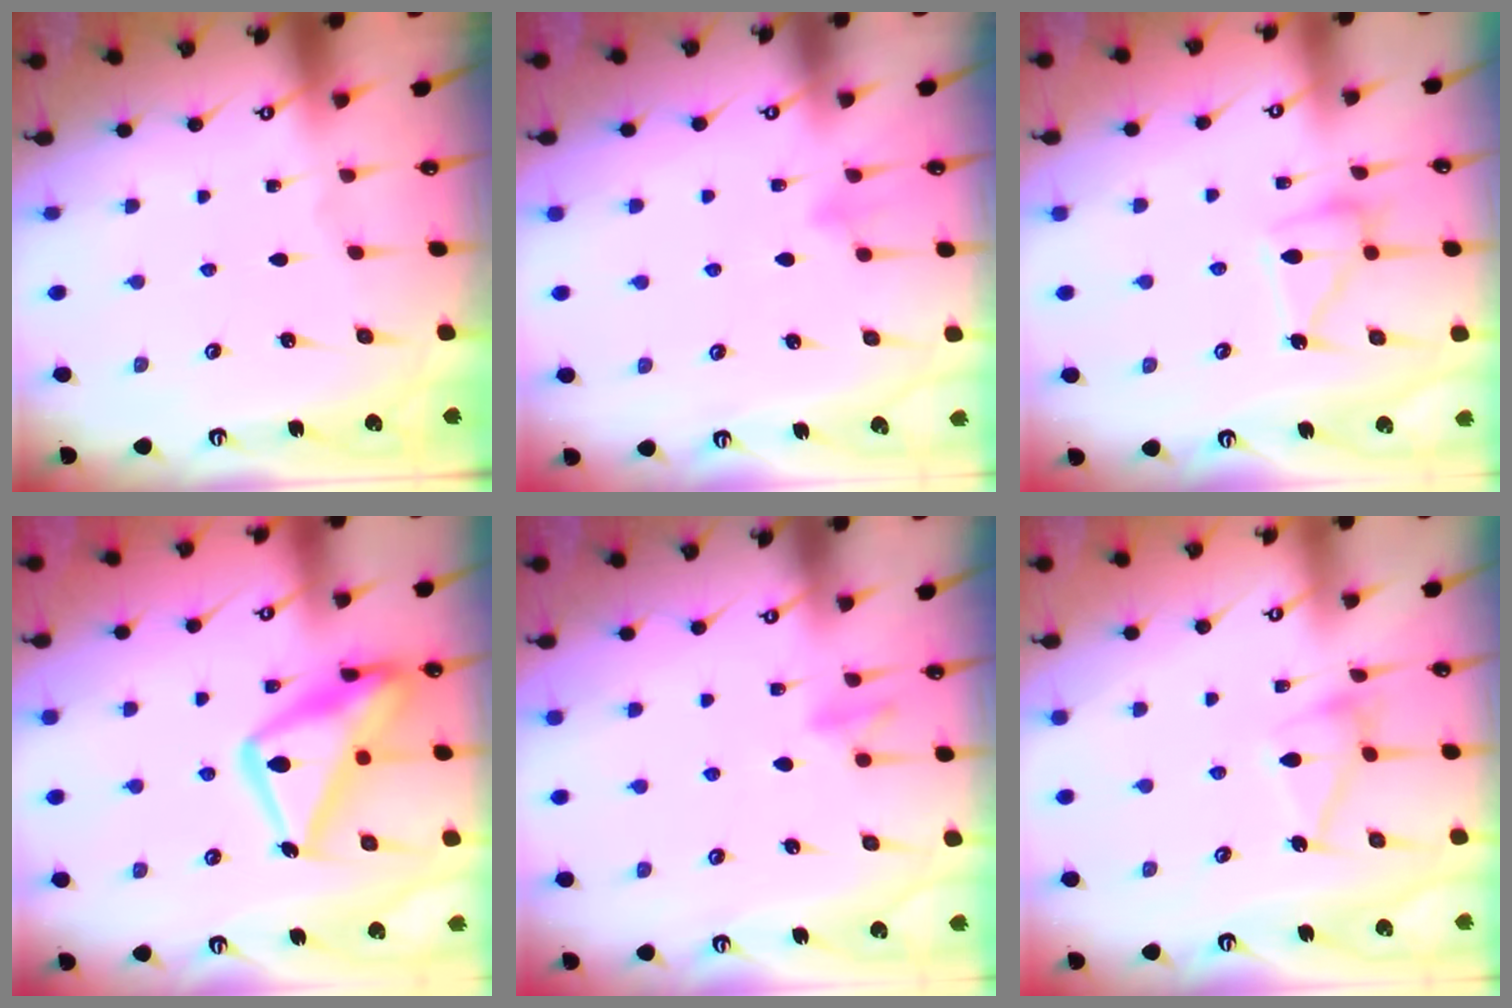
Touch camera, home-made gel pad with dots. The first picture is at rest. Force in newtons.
{"total": 5.7, "press": 5.5, "slide": 1.4}
{"total": 11.3, "press": 11.2, "slide": 0.9}
{"total": 19.6, "press": 19.6, "slide": 1.5}
{"total": 8.9, "press": 8.8, "slide": 1.4}
{"total": 12.5, "press": 12.5, "slide": 0.3}